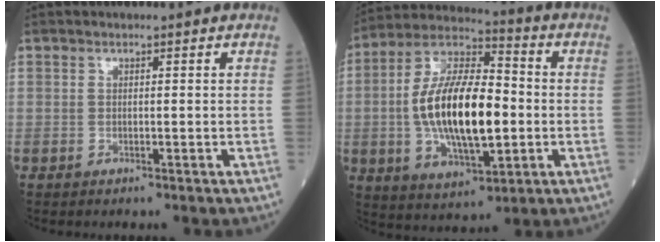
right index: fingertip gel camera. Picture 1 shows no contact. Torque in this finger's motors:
{"motor_torque": [1.36, -0.78, 1.05, 0.21]}